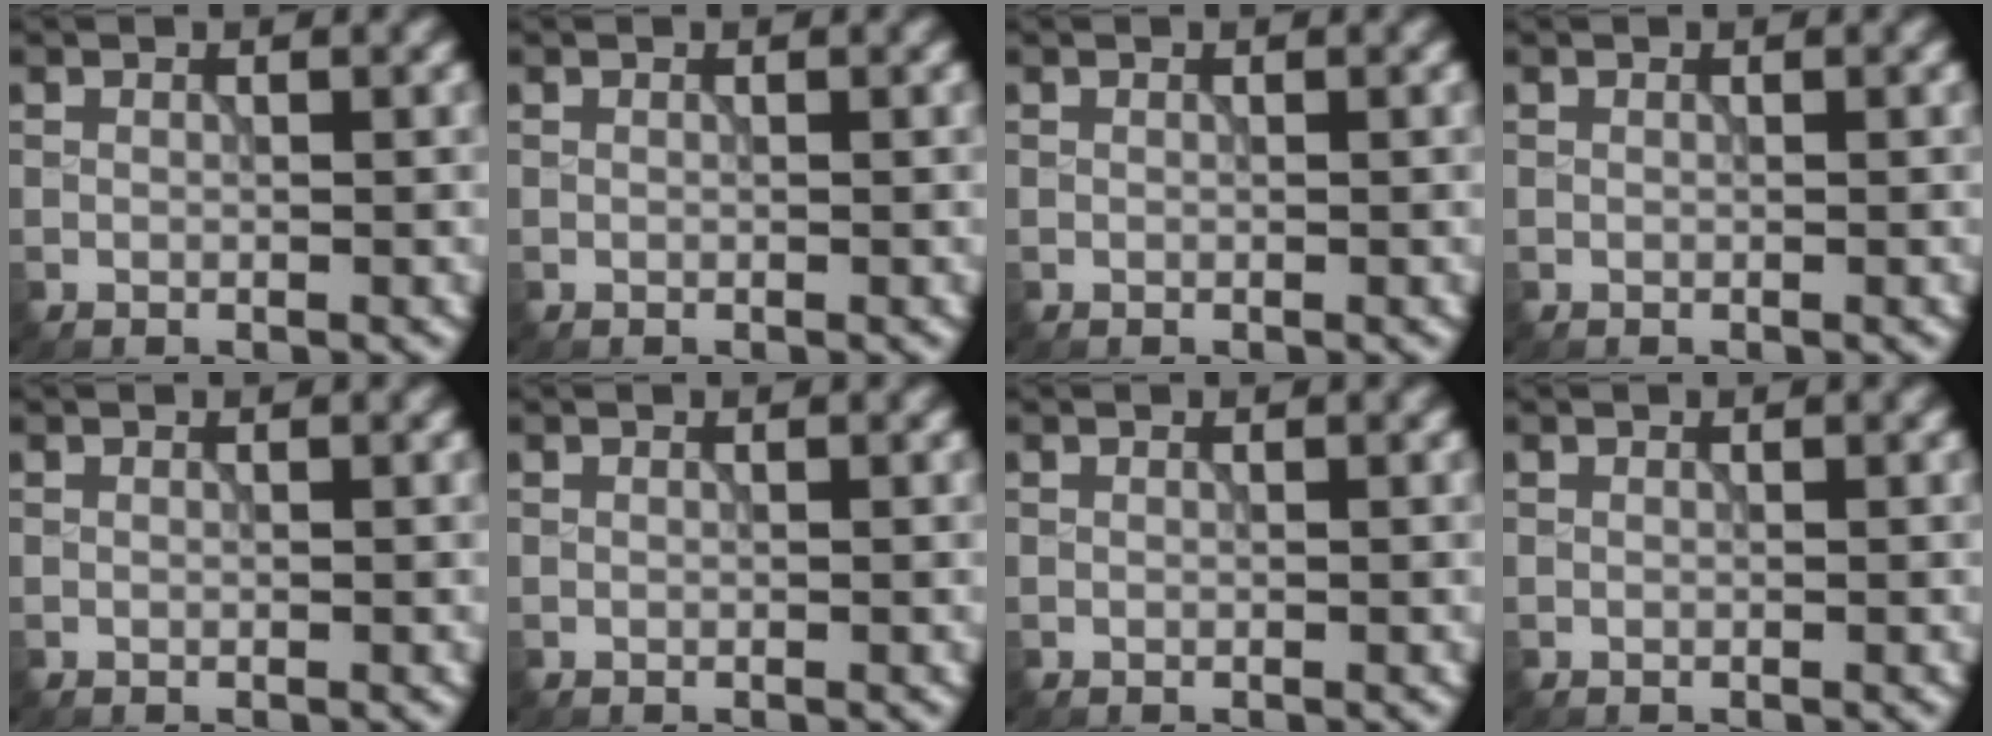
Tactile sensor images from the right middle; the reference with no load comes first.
{"total": 0.0}
{"total": 0.0}
{"total": 0.0}
{"total": 0.0}
{"total": 0.0}
{"total": 0.0}
{"total": 0.0}